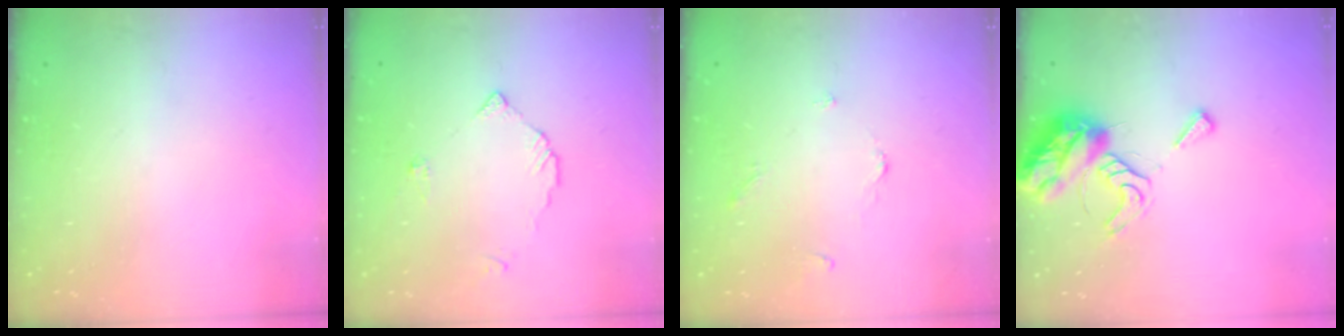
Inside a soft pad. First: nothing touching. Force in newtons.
{"total": 3.0, "press": 3.0, "slide": 0.2}
{"total": 2.9, "press": 2.9, "slide": 0.5}
{"total": 11.8, "press": 11.7, "slide": 1.1}